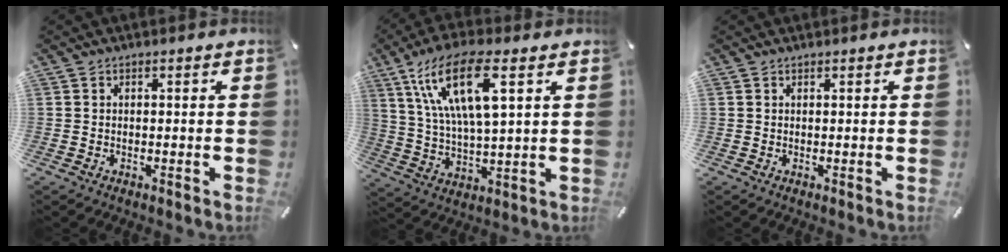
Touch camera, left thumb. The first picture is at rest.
{"total": 15.8, "force": [7.2, 5.2, 13.0], "torque": [-0.273, -0.005, 0.122]}
{"total": 0.0}